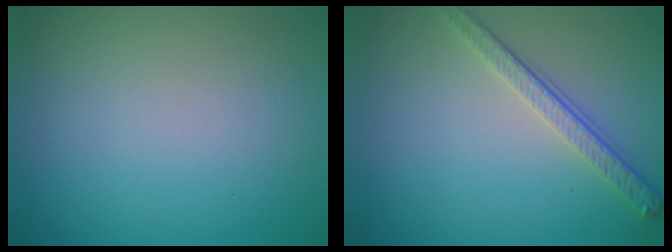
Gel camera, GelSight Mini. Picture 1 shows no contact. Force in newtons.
{"total": 3.2, "press": 2.5, "slide": 2.1}